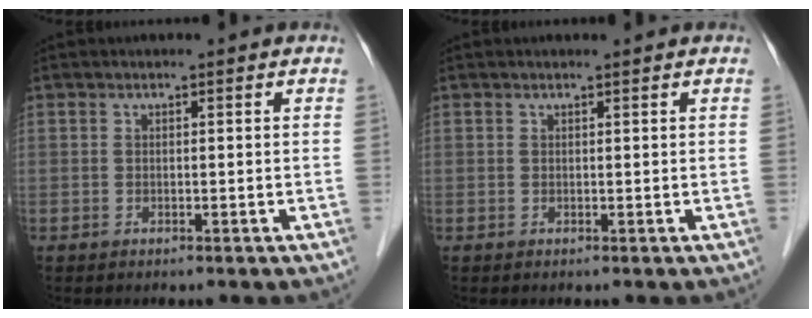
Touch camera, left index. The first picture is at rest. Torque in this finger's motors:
{"motor_torque": [0.14, 0.19, -0.04, -0.01]}